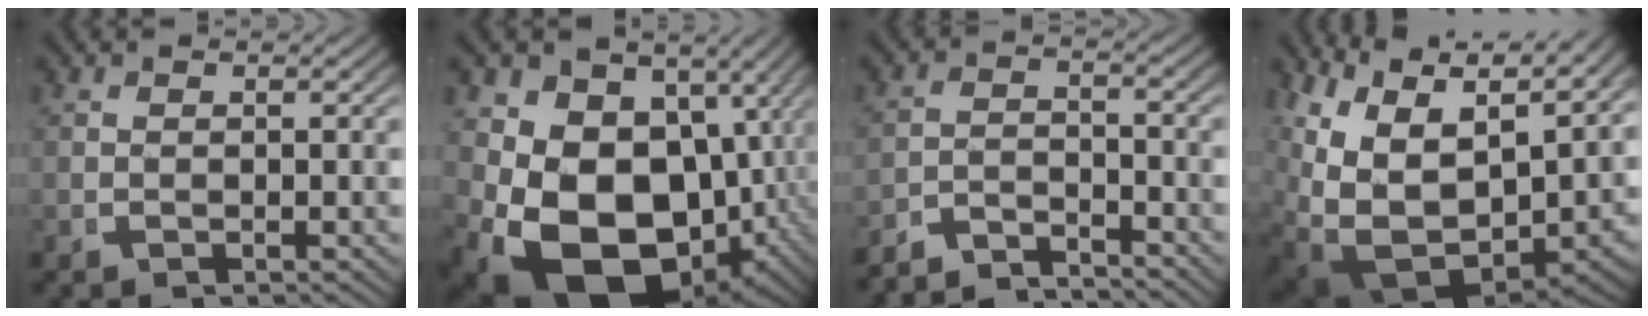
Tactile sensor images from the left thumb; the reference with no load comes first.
{"total": 20.7, "force": [-3.4, 15.0, 13.8], "torque": [-0.278, -0.089, -0.022]}
{"total": 4.4, "force": [-4.2, 0.9, 0.9], "torque": [-0.005, -0.014, -0.077]}
{"total": 17.8, "force": [-0.8, 12.2, 13.0], "torque": [-0.266, -0.062, 0.011]}